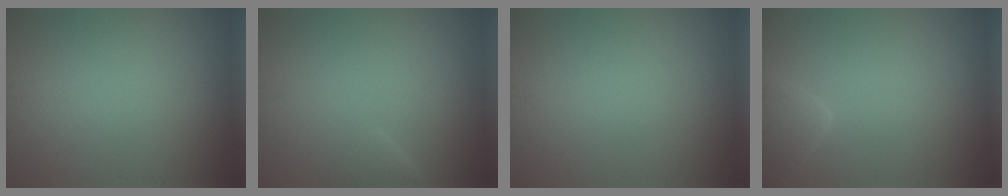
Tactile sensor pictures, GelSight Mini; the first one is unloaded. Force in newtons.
{"total": 1.7, "press": 1.7, "slide": 0.2}
{"total": 0.0}
{"total": 2.6, "press": 2.6, "slide": 0.2}